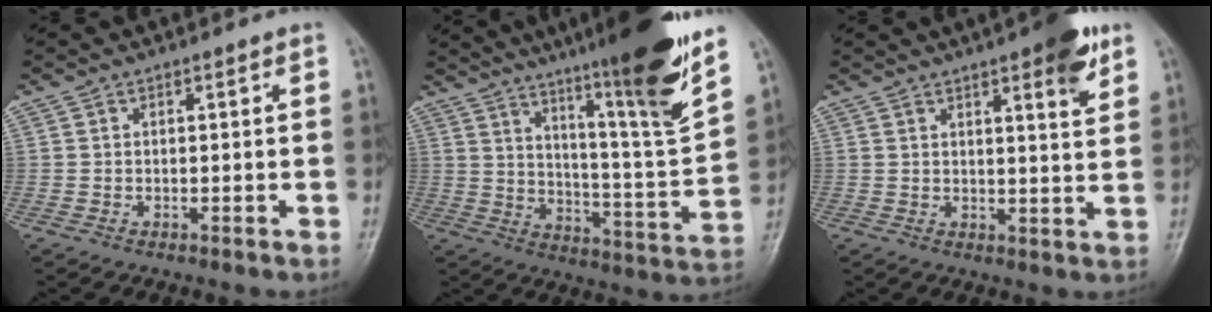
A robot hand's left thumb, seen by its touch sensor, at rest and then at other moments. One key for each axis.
{"total": 22.2, "fx": 15.1, "fy": 1.0, "fz": 16.3, "tx": -0.222, "ty": -0.073, "tz": 0.233}
{"total": 8.2, "fx": 4.7, "fy": 1.9, "fz": 6.4, "tx": -0.074, "ty": -0.020, "tz": 0.059}